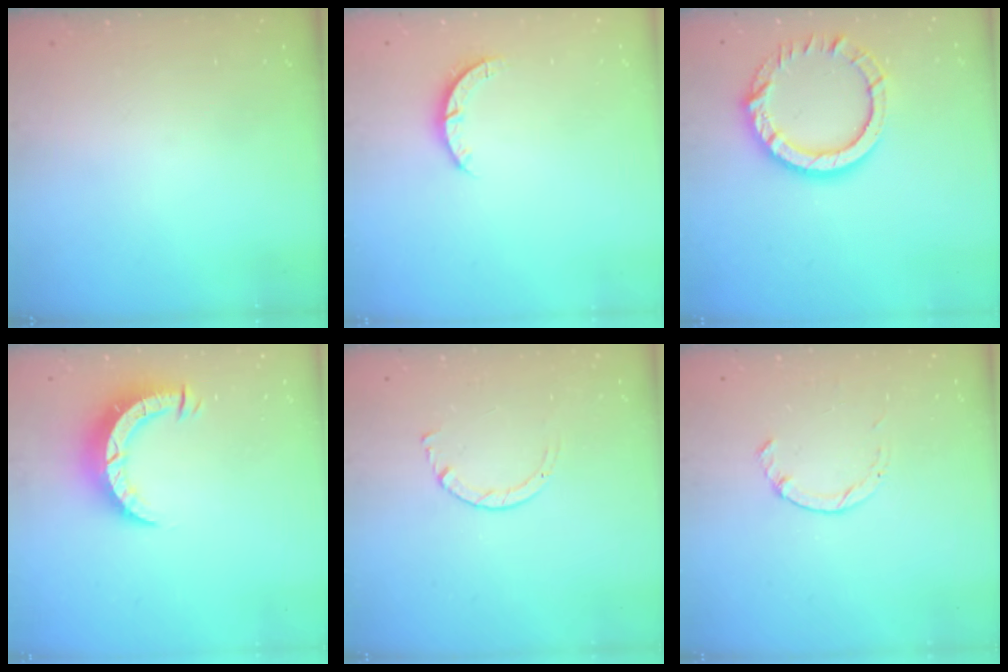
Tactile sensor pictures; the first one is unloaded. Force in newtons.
{"total": 3.2, "press": 3.2, "slide": 0.4}
{"total": 12.8, "press": 12.7, "slide": 1.4}
{"total": 7.9, "press": 7.8, "slide": 0.6}
{"total": 2.7, "press": 2.7, "slide": 0.3}
{"total": 1.0, "press": 1.0, "slide": 0.3}